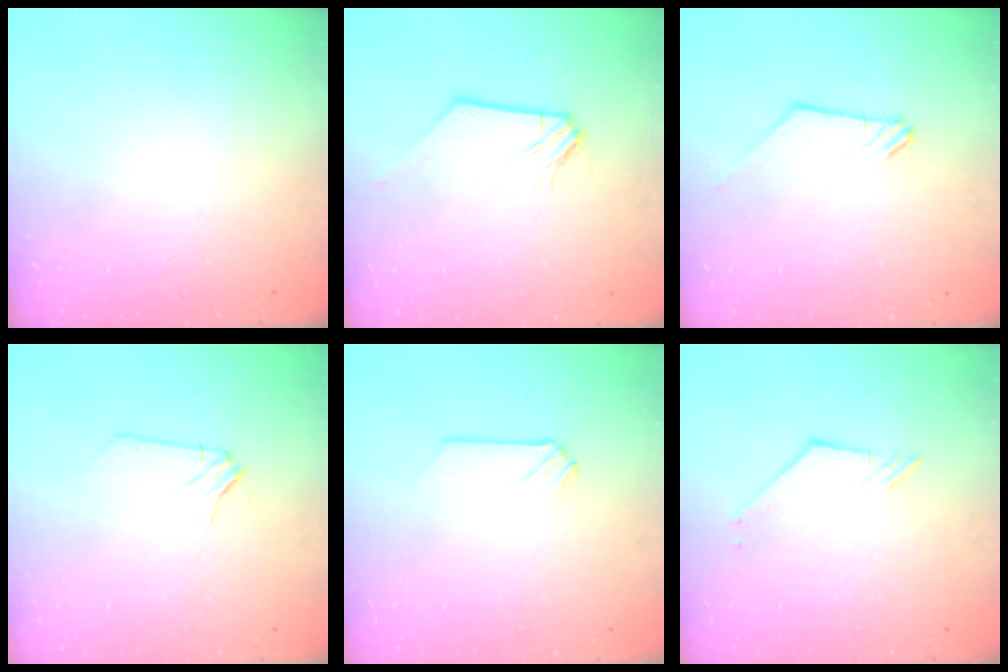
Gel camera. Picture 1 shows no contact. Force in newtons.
{"total": 1.2, "press": 1.2, "slide": 0.1}
{"total": 0.0}
{"total": 2.9, "press": 2.9, "slide": 0.5}
{"total": 0.0}
{"total": 2.5, "press": 2.5, "slide": 0.1}